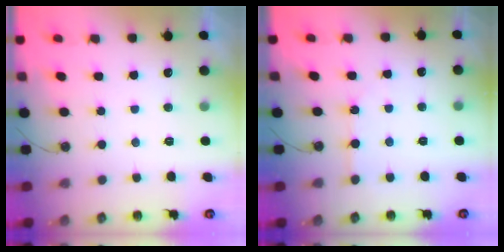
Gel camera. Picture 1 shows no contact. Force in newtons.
{"total": 3.7, "press": 3.7, "slide": 0.6}